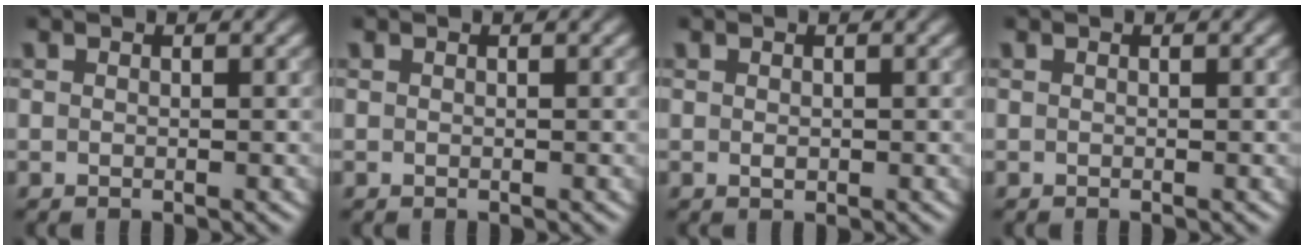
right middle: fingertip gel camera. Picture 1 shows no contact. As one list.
[{"total": 0.0}, {"total": 0.6, "force": [-0.1, 0.5, 0.5], "torque": [-0.006, -0.003, 0.001]}, {"total": 0.0}]